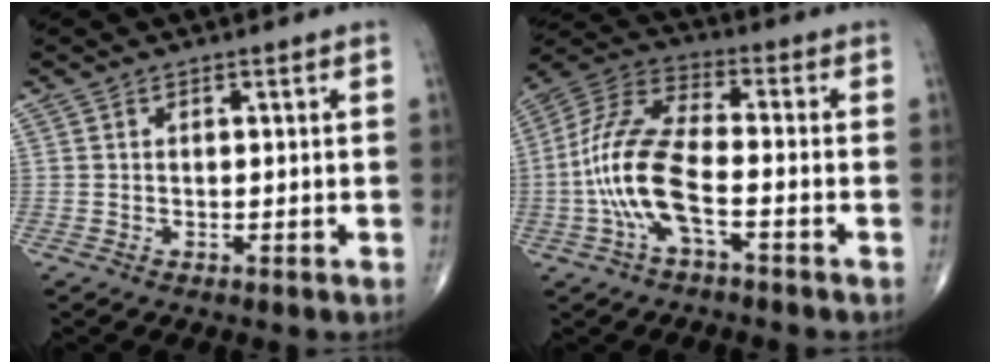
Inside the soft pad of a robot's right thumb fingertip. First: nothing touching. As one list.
[{"total": 13.9, "force": [-3.6, 5.2, 12.4], "torque": [-0.277, 0.037, -0.075]}]